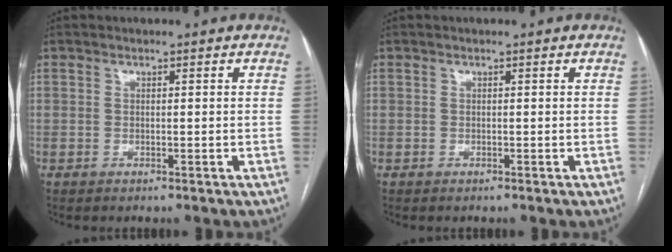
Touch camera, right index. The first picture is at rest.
{"total": 0.0}